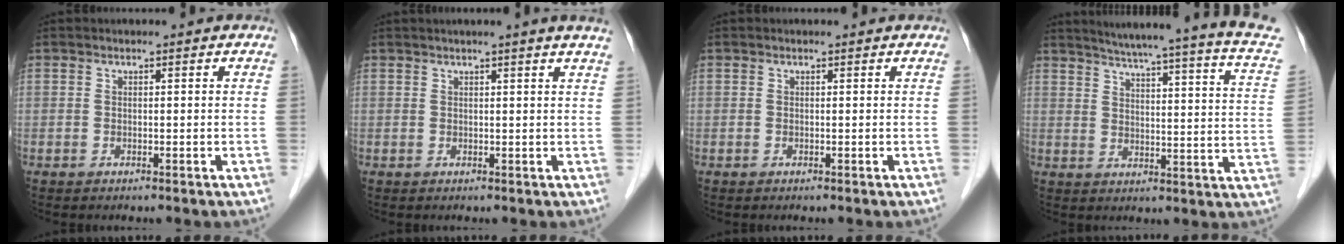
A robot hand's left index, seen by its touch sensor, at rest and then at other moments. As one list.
[{"total": 3.5, "force": [2.8, -1.0, 1.9], "torque": [-0.023, 0.007, 0.034]}, {"total": 0.0}, {"total": 21.7, "force": [18.4, -0.3, 11.6], "torque": [-0.167, -0.048, 0.215]}]